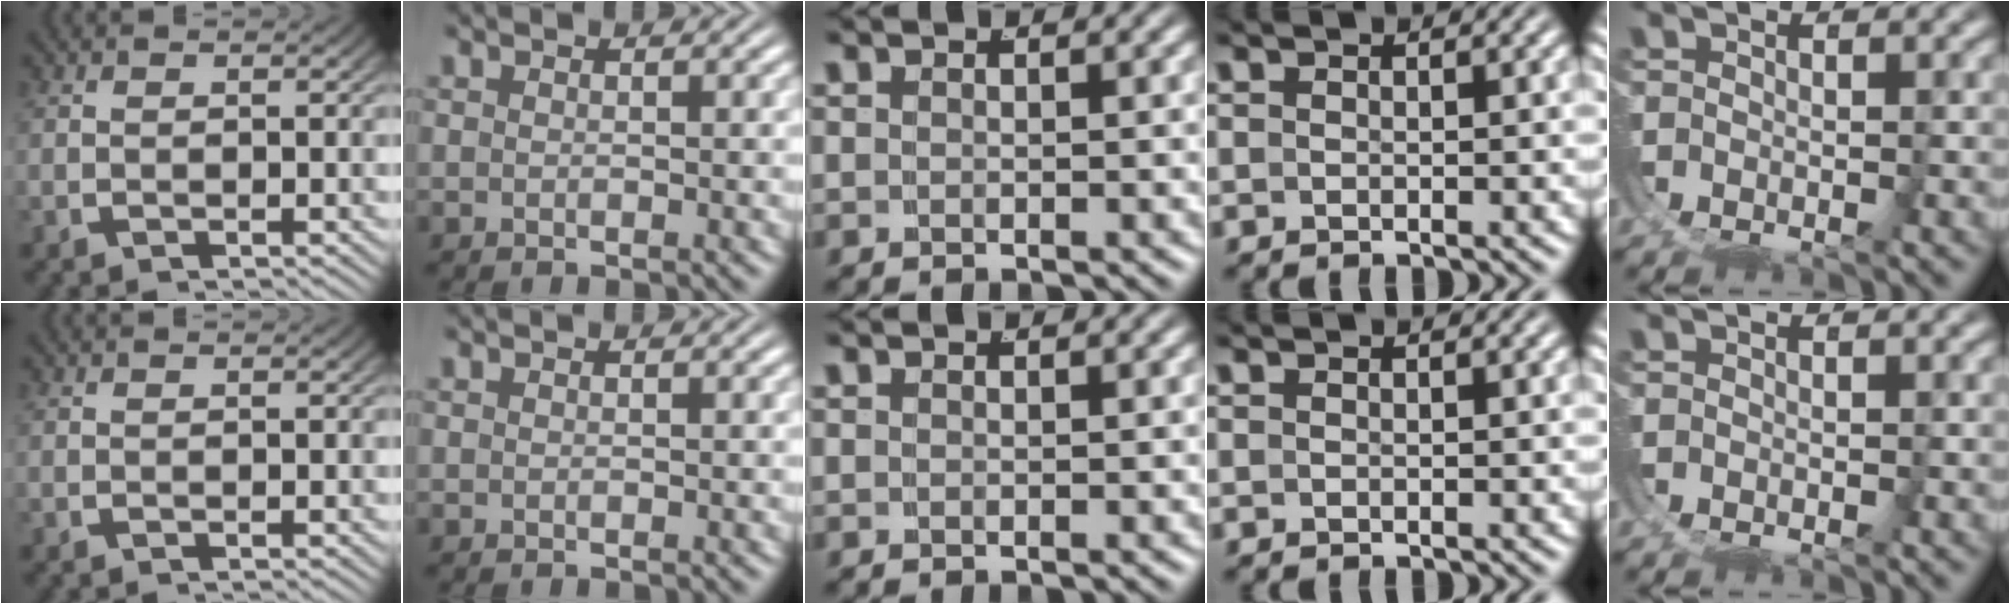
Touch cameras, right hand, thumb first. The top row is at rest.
{}